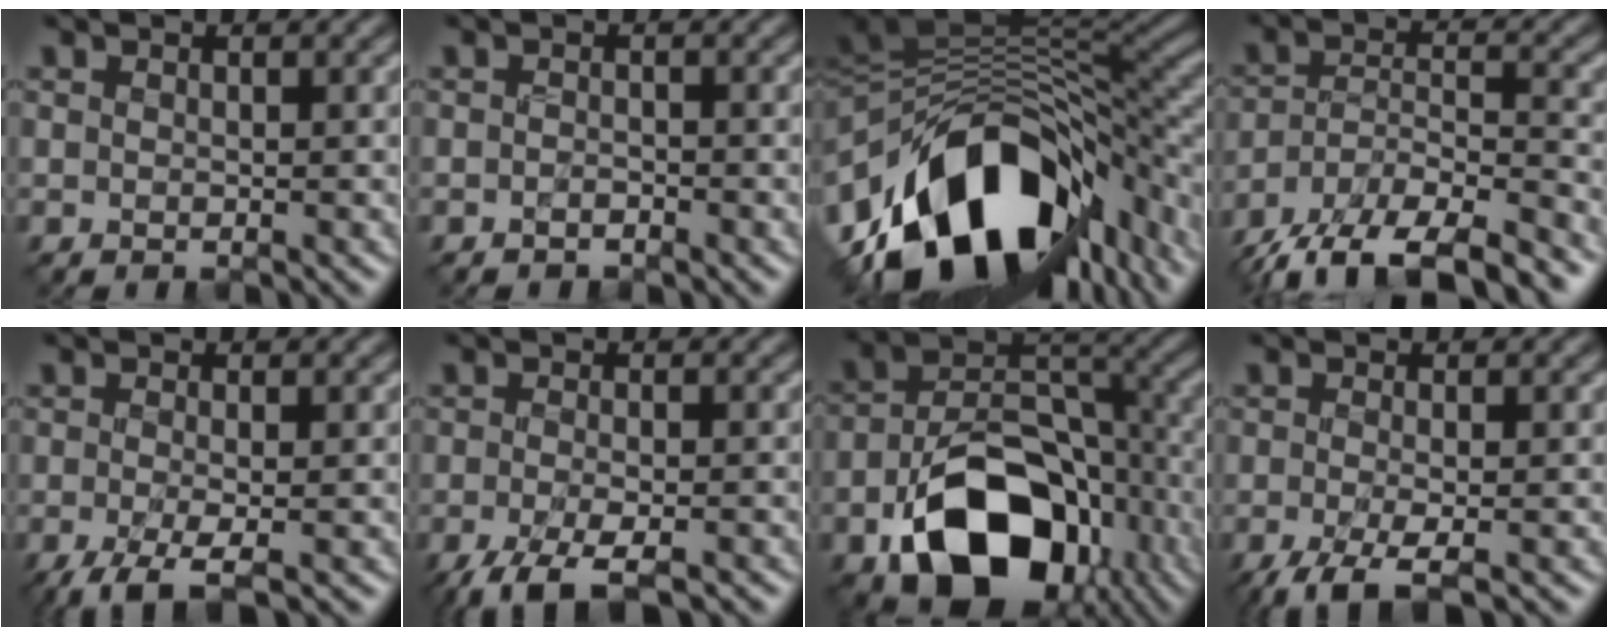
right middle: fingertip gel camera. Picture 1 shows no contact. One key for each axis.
{"total": 0.6, "fx": -0.6, "fy": 0.2, "fz": 0.2, "tx": -0.006, "ty": 0.002, "tz": -0.010}
{"total": 16.2, "fx": -6.7, "fy": 9.4, "fz": 11.3, "tx": -0.202, "ty": -0.009, "tz": -0.104}
{"total": 12.5, "fx": -10.3, "fy": 4.2, "fz": 5.7, "tx": -0.105, "ty": -0.021, "tz": -0.161}
{"total": 3.6, "fx": -1.9, "fy": 0.7, "fz": 2.9, "tx": -0.059, "ty": -0.003, "tz": -0.041}
{"total": 5.8, "fx": -3.9, "fy": 1.7, "fz": 4.0, "tx": -0.078, "ty": -0.012, "tz": -0.070}
{"total": 13.6, "fx": -6.6, "fy": 8.5, "fz": 8.3, "tx": -0.148, "ty": -0.017, "tz": -0.107}
{"total": 3.9, "fx": -2.3, "fy": 0.9, "fz": 3.0, "tx": -0.060, "ty": -0.003, "tz": -0.048}